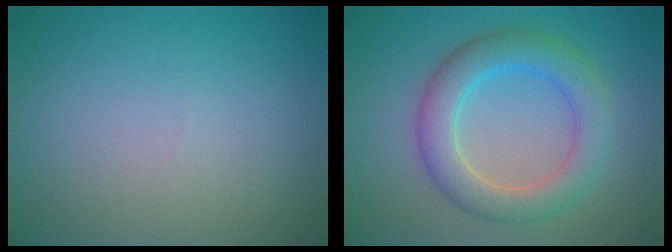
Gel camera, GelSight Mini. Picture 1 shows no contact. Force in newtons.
{"total": 5.2, "press": 5.2, "slide": 0.1}